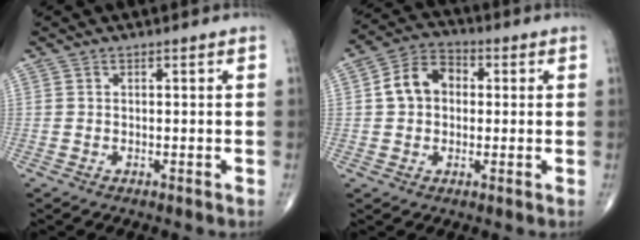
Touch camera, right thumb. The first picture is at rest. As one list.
[{"total": 8.5, "force": [0.9, 6.5, 5.4], "torque": [-0.084, 0.024, 0.005]}]